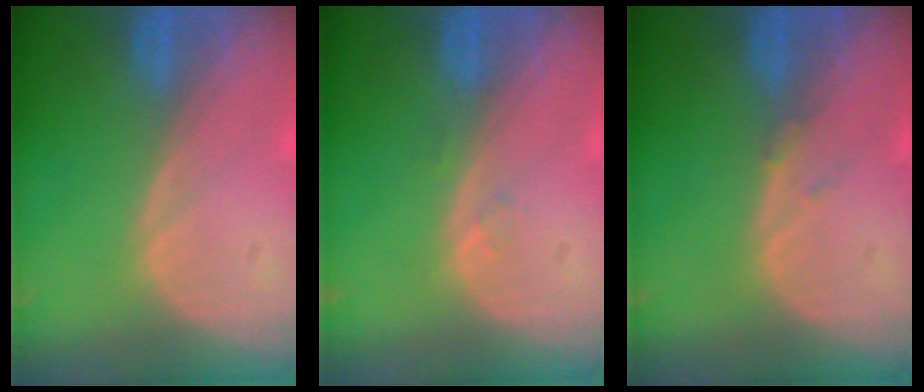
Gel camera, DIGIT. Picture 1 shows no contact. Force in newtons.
{"total": 0.7, "press": 0.7, "slide": 0.1}
{"total": 0.8, "press": 0.8, "slide": 0.1}